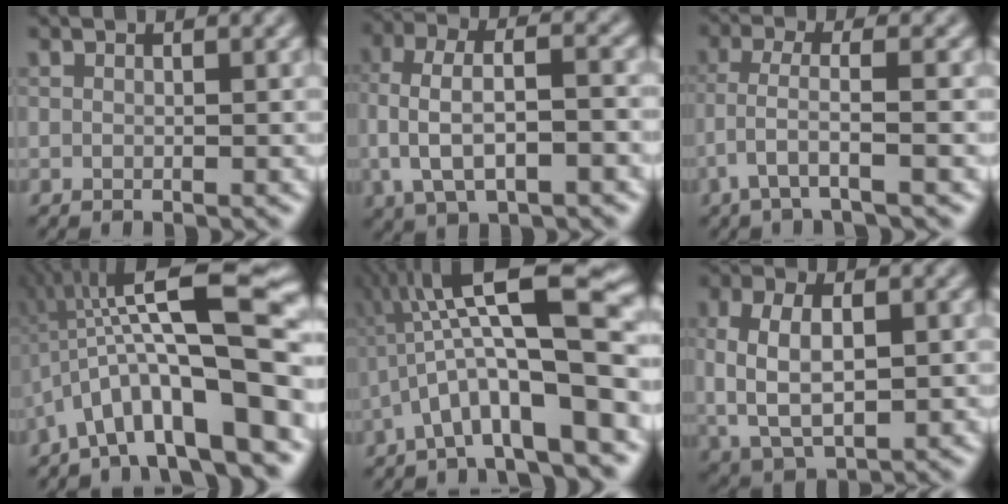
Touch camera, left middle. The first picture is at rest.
{"total": 6.5, "force": [-1.0, 3.0, 5.6], "torque": [-0.109, 0.011, -0.021]}
{"total": 3.1, "force": [-1.5, 0.4, 2.6], "torque": [-0.057, 0.005, -0.036]}
{"total": 13.9, "force": [-2.1, 3.4, 13.3], "torque": [-0.195, 0.039, -0.032]}
{"total": 12.1, "force": [-0.7, 3.0, 11.7], "torque": [-0.191, 0.035, -0.011]}
{"total": 6.9, "force": [-0.1, 4.0, 5.6], "torque": [-0.109, -0.002, 0.002]}